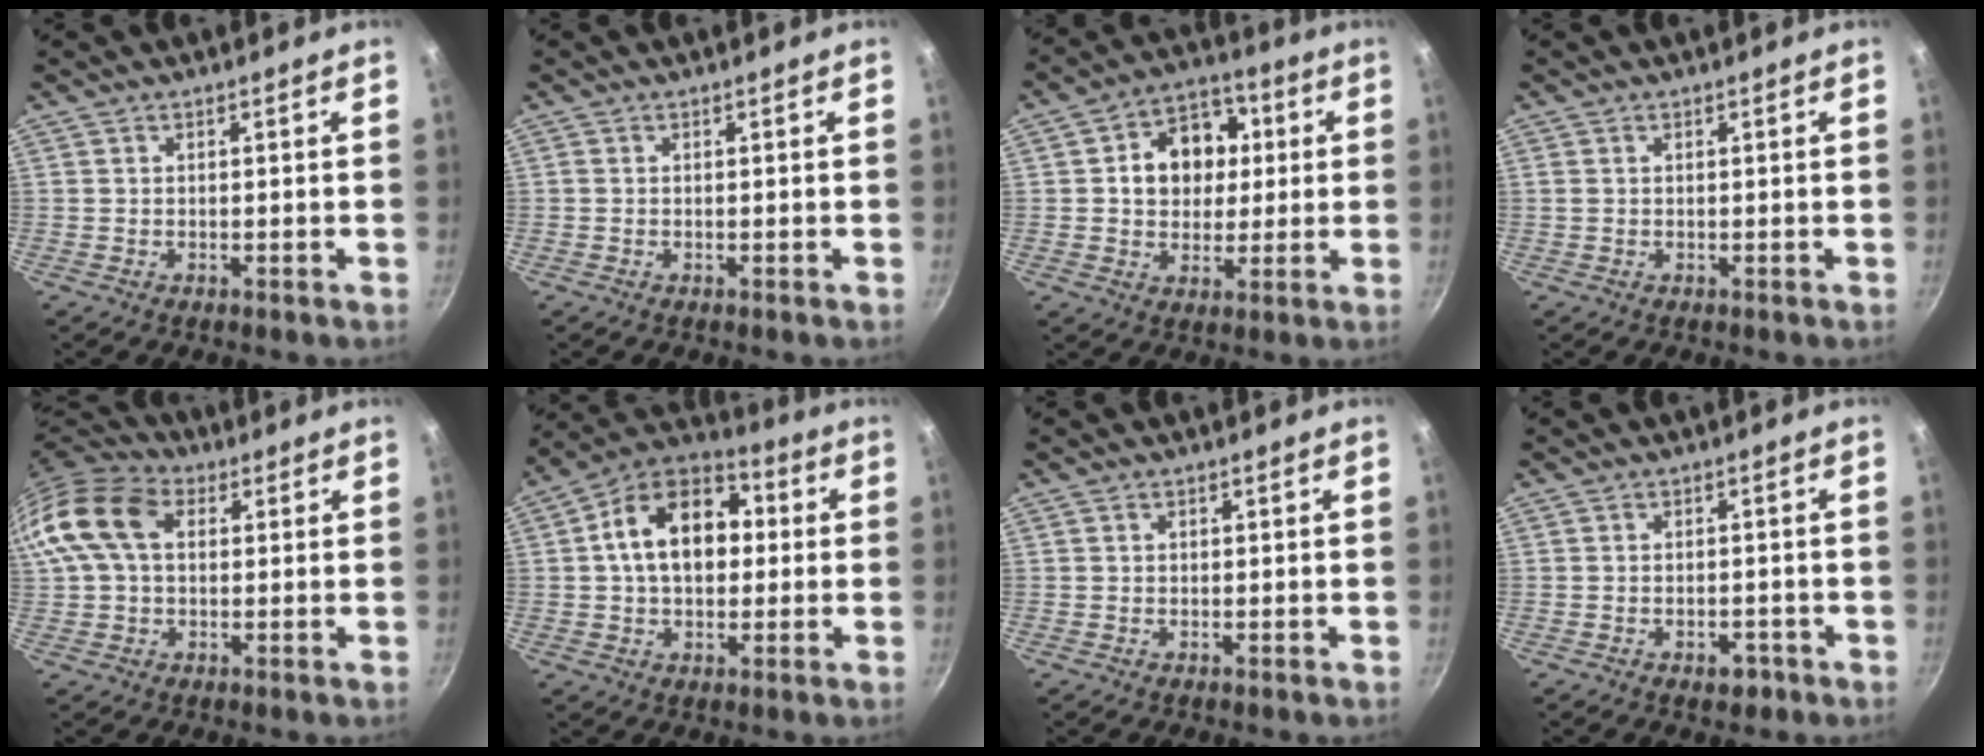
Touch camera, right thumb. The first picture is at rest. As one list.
[{"total": 0.0}, {"total": 12.7, "force": [2.1, 10.2, 7.4], "torque": [-0.070, 0.013, 0.022]}, {"total": 0.6, "force": [0.2, 0.4, 0.3], "torque": [-0.007, 0.002, 0.003]}, {"total": 14.4, "force": [3.2, 9.7, 10.1], "torque": [-0.182, 0.026, 0.041]}, {"total": 16.8, "force": [1.9, 11.5, 12.1], "torque": [-0.163, 0.032, 0.011]}, {"total": 0.5, "force": [0.1, 0.5, 0.2], "torque": [-0.001, 0.003, 0.002]}, {"total": 2.9, "force": [-1.7, 1.6, 1.7], "torque": [-0.014, 0.014, -0.017]}]